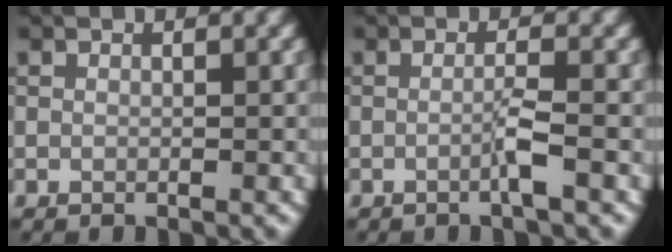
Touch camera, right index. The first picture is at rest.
{"total": 1.8, "force": [-0.6, -0.1, 1.6], "torque": [-0.030, 0.004, -0.017]}